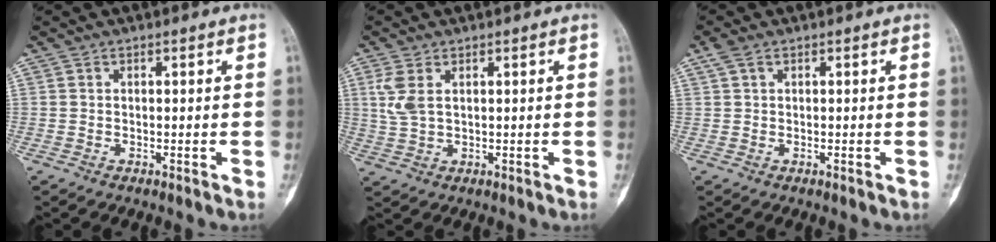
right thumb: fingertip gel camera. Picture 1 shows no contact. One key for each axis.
{"total": 4.5, "fx": 1.6, "fy": 2.3, "fz": 3.6, "tx": -0.089, "ty": 0.002, "tz": 0.040}
{"total": 1.8, "fx": 0.9, "fy": 0.9, "fz": 1.2, "tx": -0.031, "ty": 0.010, "tz": 0.020}